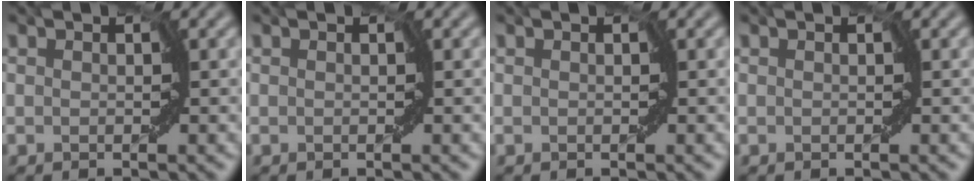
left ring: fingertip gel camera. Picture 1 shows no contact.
{"total": 0.0}
{"total": 0.0}
{"total": 0.0}